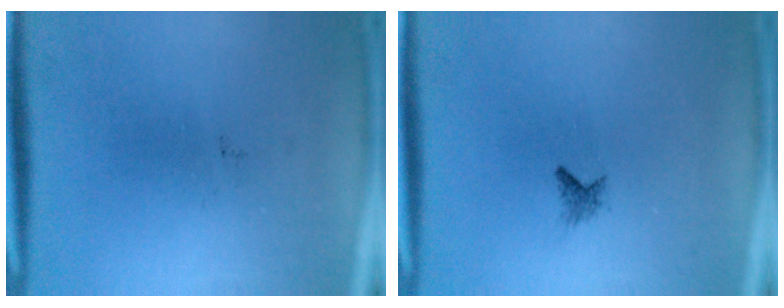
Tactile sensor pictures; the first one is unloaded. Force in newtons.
{"total": 0.9}